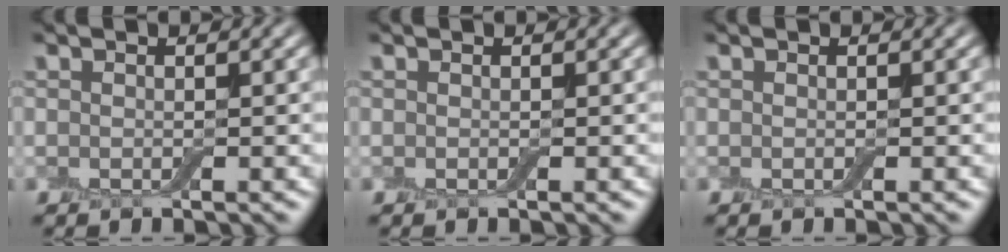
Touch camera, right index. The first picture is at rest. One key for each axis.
{"total": 0.0}
{"total": 0.0}